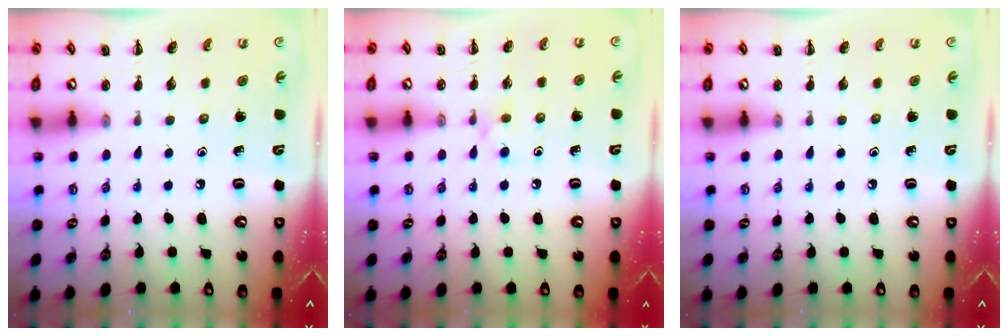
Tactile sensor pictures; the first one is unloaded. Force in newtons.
{"total": 4.1, "press": 3.9, "slide": 1.3}
{"total": 0.0}